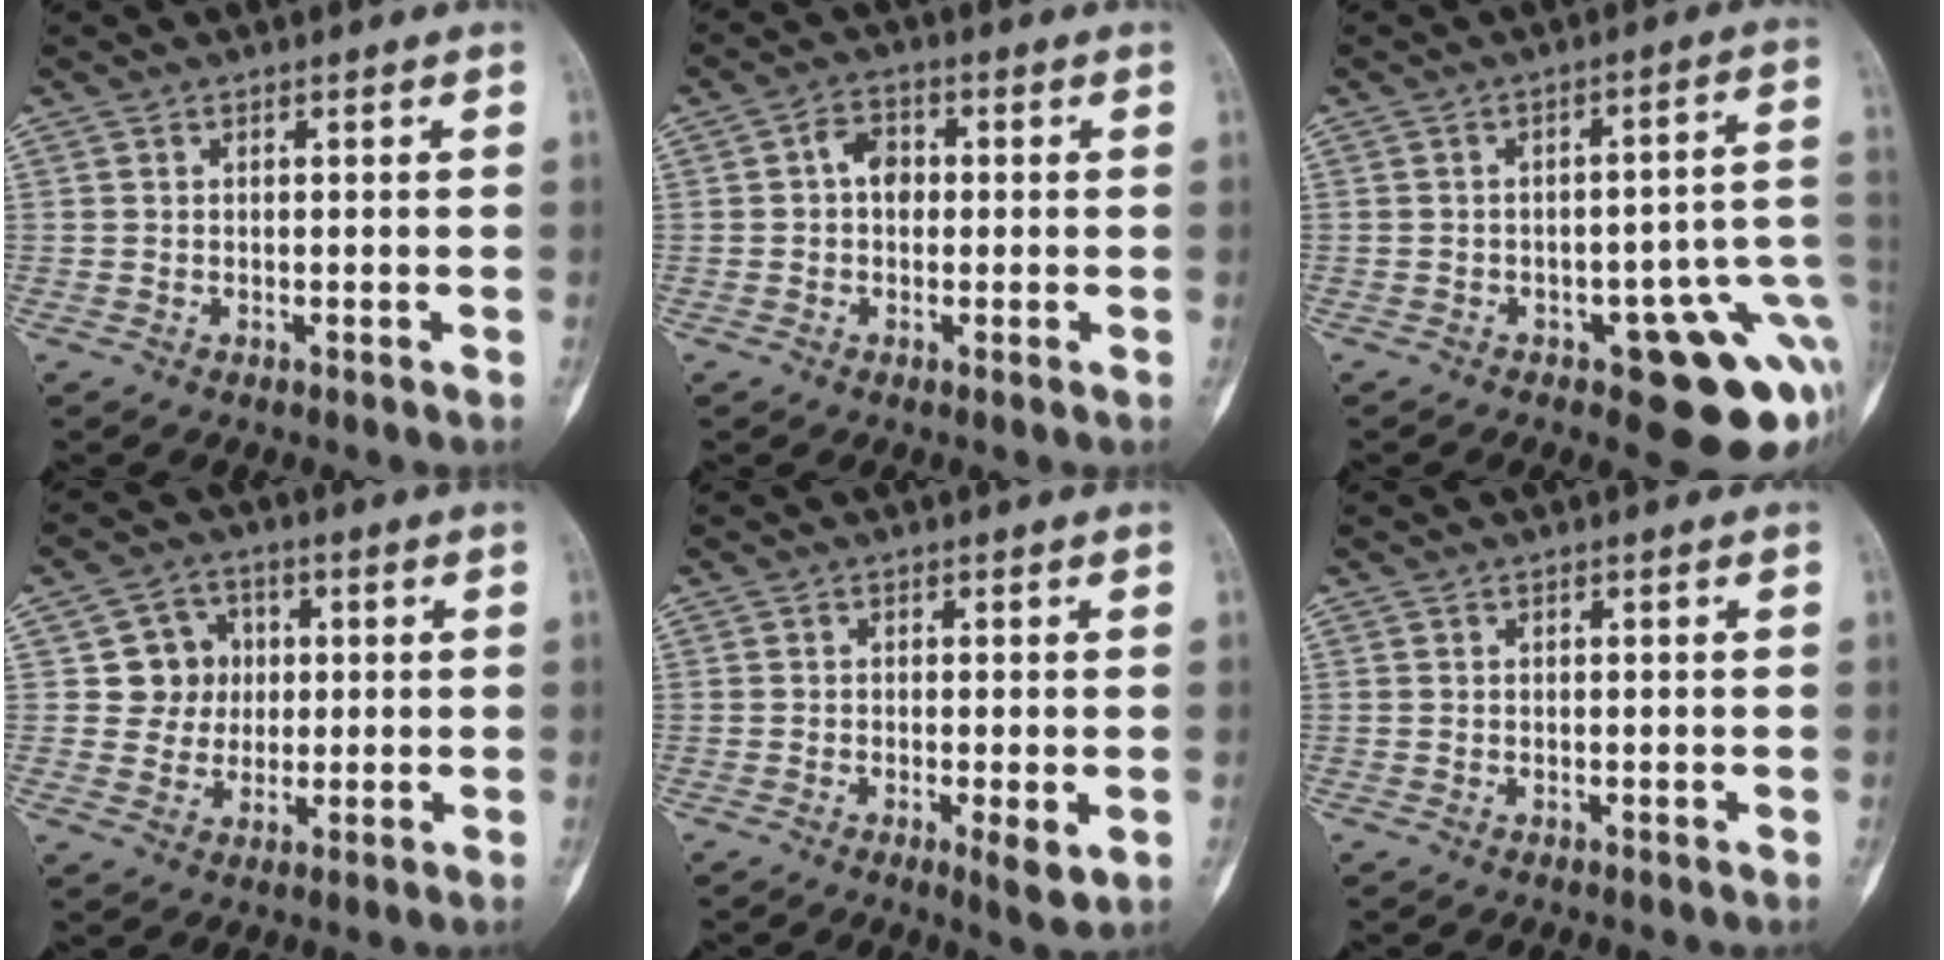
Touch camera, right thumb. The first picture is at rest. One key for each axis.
{"total": 4.3, "fx": 0.4, "fy": 3.3, "fz": 2.8, "tx": -0.026, "ty": 0.011, "tz": -0.001}
{"total": 14.7, "fx": -4.6, "fy": 5.5, "fz": 12.9, "tx": -0.108, "ty": 0.031, "tz": -0.045}
{"total": 7.3, "fx": 1.1, "fy": 7.0, "fz": 1.9, "tx": 0.014, "ty": 0.008, "tz": 0.015}
{"total": 3.8, "fx": -0.9, "fy": 0.9, "fz": 3.6, "tx": -0.060, "ty": -0.011, "tz": -0.016}
{"total": 0.0}